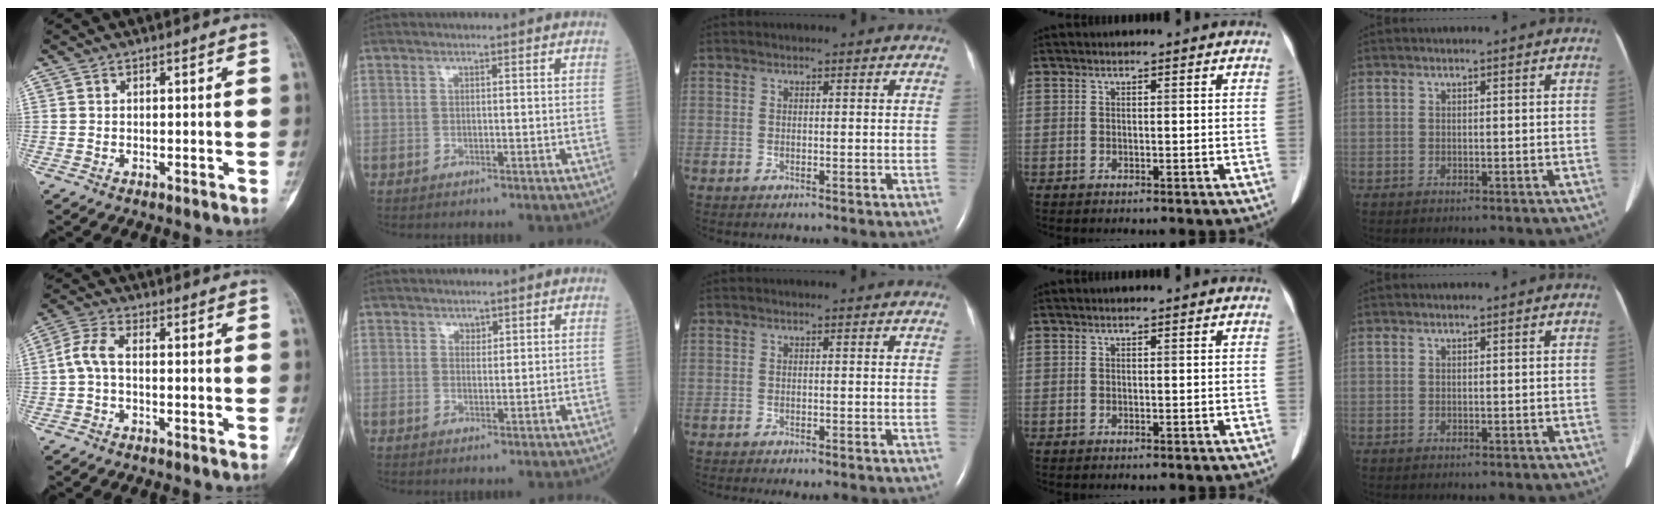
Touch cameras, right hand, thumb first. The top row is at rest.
{"thumb": {"total": 4.3, "force": [-0.7, 1.8, 3.8], "torque": [-0.092, 0.014, -0.023]}, "index": {"total": 1.1, "force": [0.8, 0.7, 0.4], "torque": [-0.003, -0.002, 0.012]}, "middle": {"total": 3.4, "force": [-2.9, 0.7, 1.6], "torque": [-0.020, -0.006, -0.033]}}